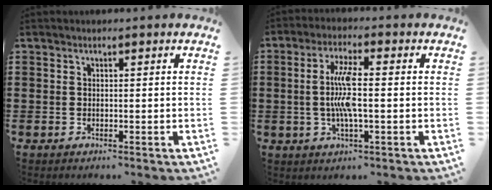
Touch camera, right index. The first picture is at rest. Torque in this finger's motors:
{"motor_torque": [0.92, -0.58, 0.76, 0.18]}